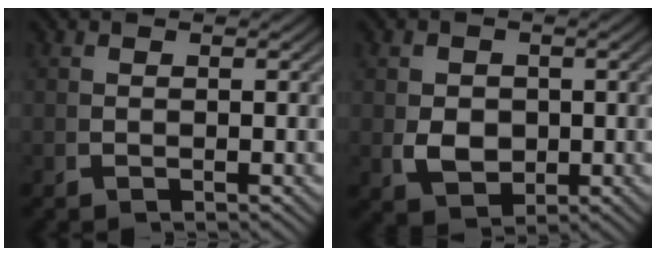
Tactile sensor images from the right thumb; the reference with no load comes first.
{"total": 4.4, "force": [-0.2, 3.3, 2.9], "torque": [-0.059, -0.023, 0.016]}